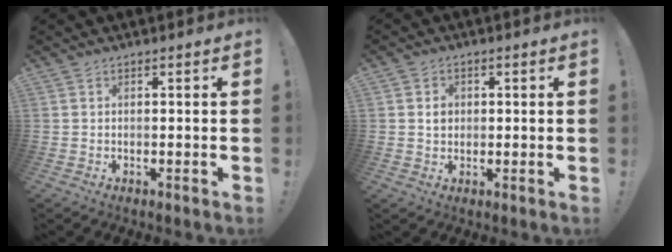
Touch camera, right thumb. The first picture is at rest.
{"total": 3.4, "force": [0.6, 3.1, 1.4], "torque": [-0.006, -0.004, 0.006]}